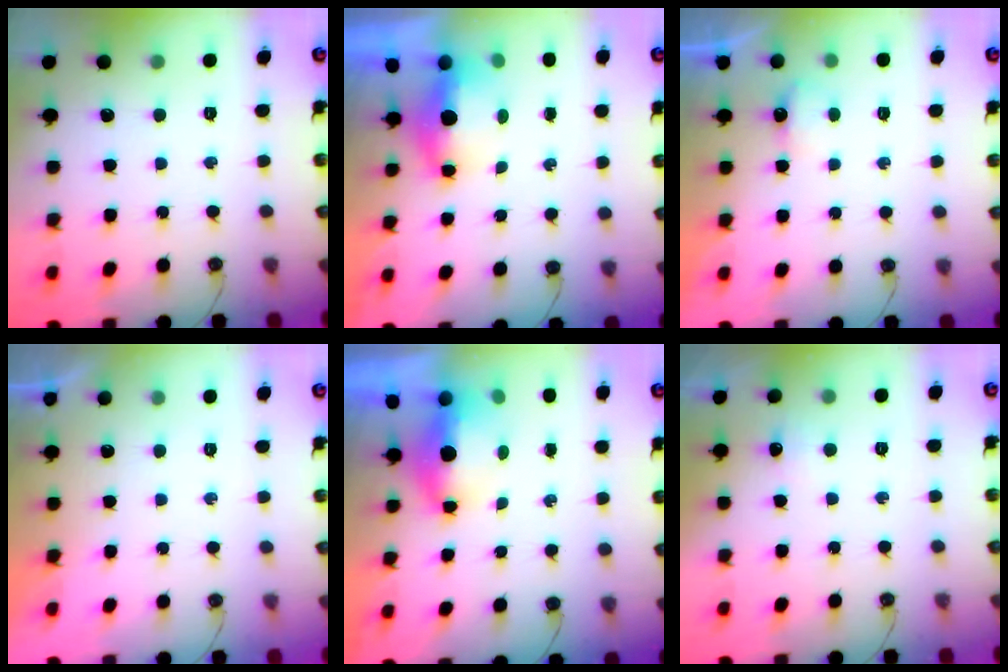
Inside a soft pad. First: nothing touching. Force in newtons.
{"total": 5.7, "press": 5.6, "slide": 0.9}
{"total": 3.5, "press": 3.5, "slide": 0.6}
{"total": 0.0}
{"total": 5.7, "press": 5.5, "slide": 1.5}
{"total": 5.3, "press": 5.2, "slide": 0.7}